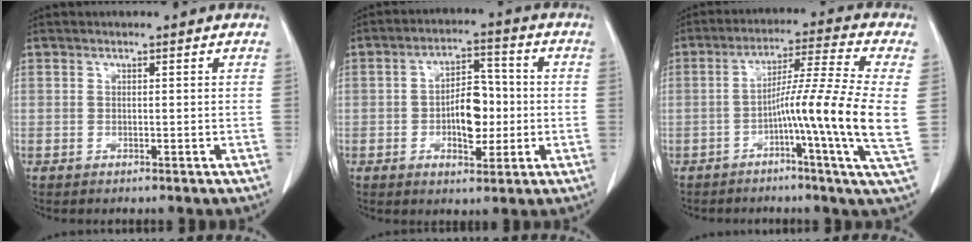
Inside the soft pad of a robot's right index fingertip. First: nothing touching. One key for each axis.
{"total": 7.7, "fx": -1.2, "fy": 3.9, "fz": 6.6, "tx": -0.110, "ty": 0.015, "tz": -0.015}
{"total": 13.3, "fx": -1.7, "fy": -1.9, "fz": 13.0, "tx": -0.211, "ty": -0.001, "tz": -0.040}